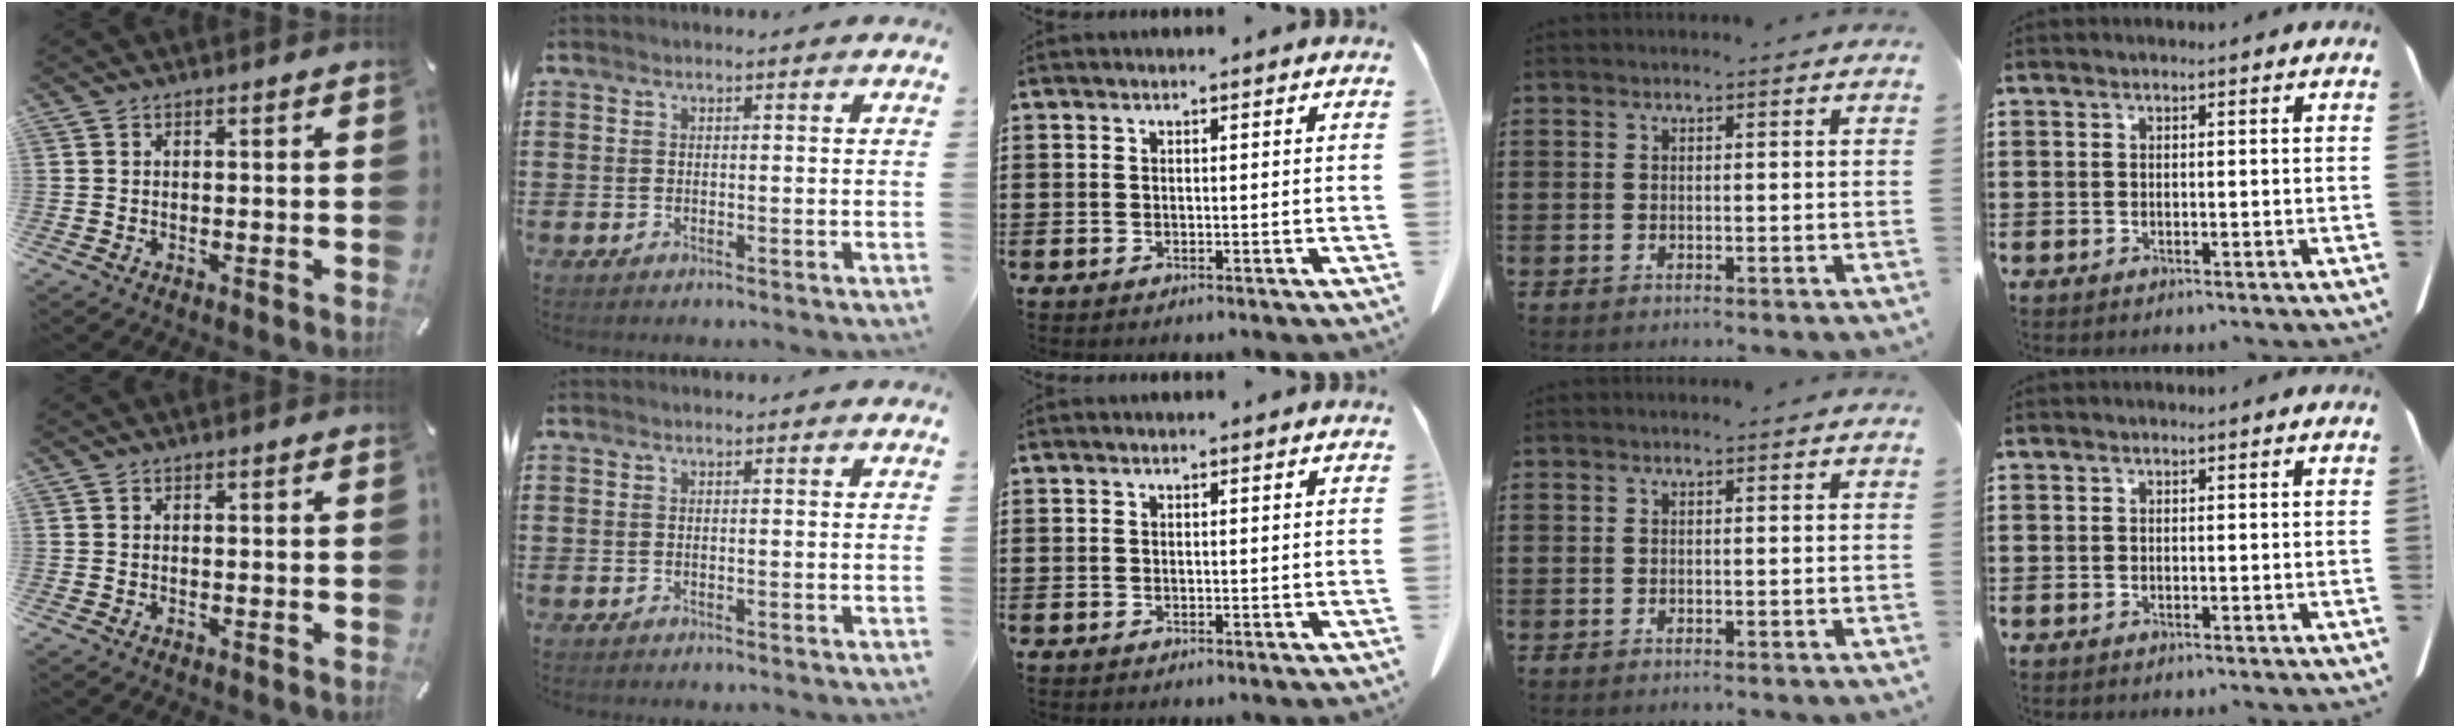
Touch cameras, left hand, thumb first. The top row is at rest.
{}